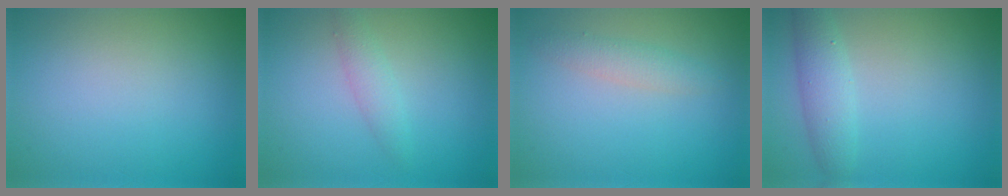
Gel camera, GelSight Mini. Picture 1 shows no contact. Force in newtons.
{"total": 1.6, "press": 1.6, "slide": 0.0}
{"total": 1.9, "press": 1.9, "slide": 0.1}
{"total": 2.7, "press": 2.7, "slide": 0.1}